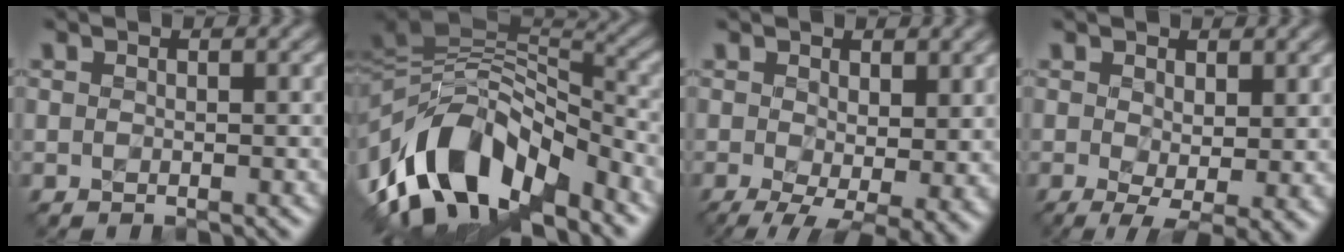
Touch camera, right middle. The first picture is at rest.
{"total": 12.7, "force": [-5.1, 7.2, 9.1], "torque": [-0.181, 0.020, -0.093]}
{"total": 6.9, "force": [-1.5, 3.2, 5.9], "torque": [-0.102, -0.018, -0.014]}
{"total": 4.1, "force": [-0.5, 1.5, 3.8], "torque": [-0.069, -0.012, -0.006]}